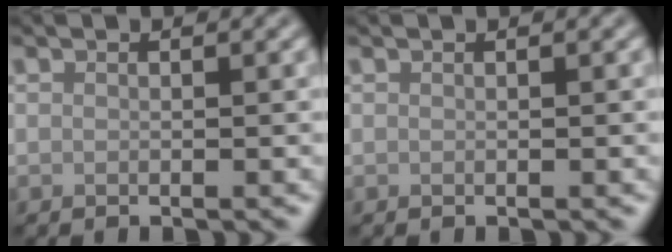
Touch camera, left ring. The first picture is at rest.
{"total": 0.0}